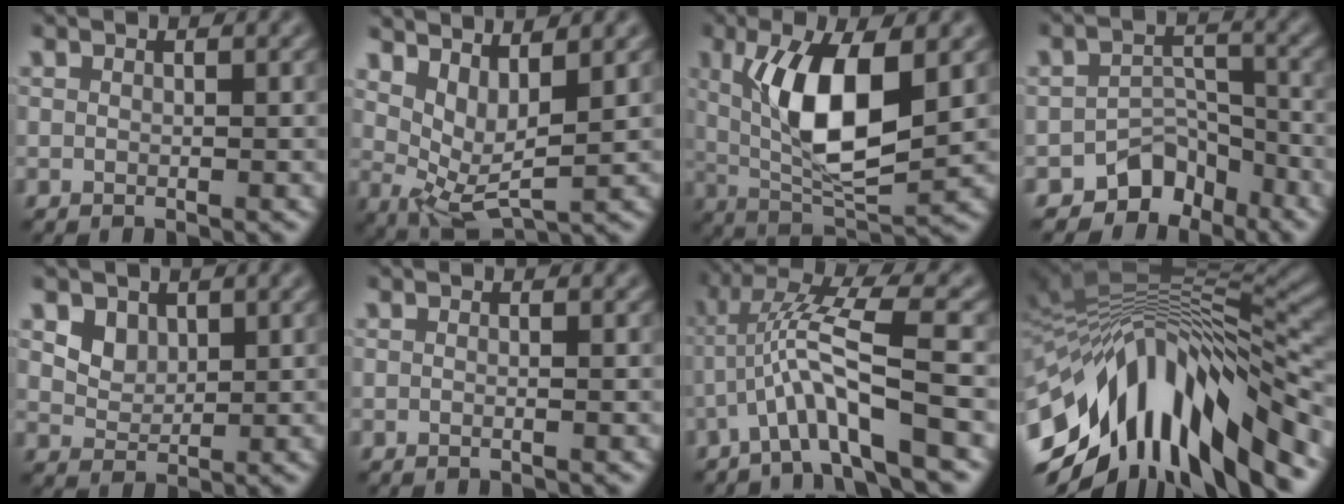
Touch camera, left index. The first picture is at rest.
{"total": 4.4, "force": [1.8, 1.7, 3.7], "torque": [-0.067, -0.010, 0.052]}
{"total": 8.6, "force": [0.9, 3.0, 8.1], "torque": [-0.142, -0.004, 0.025]}
{"total": 4.6, "force": [-3.9, 2.2, 0.8], "torque": [0.012, 0.004, -0.063]}
{"total": 2.7, "force": [1.3, 2.0, 1.3], "torque": [-0.039, -0.005, 0.039]}
{"total": 0.9, "force": [-0.4, 0.3, 0.8], "torque": [0.004, -0.002, -0.021]}
{"total": 6.4, "force": [-3.2, 0.3, 5.6], "torque": [-0.107, 0.023, -0.057]}
{"total": 14.6, "force": [-6.7, 5.2, 11.9], "torque": [-0.205, 0.019, -0.103]}